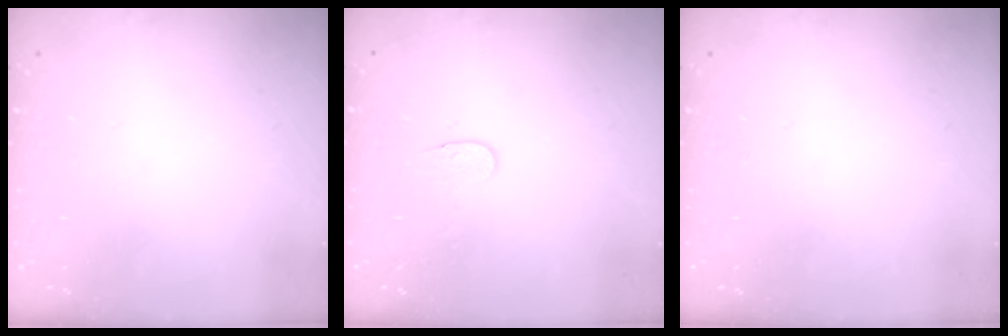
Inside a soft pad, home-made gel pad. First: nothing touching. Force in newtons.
{"total": 4.1, "press": 4.1, "slide": 0.4}
{"total": 0.0}